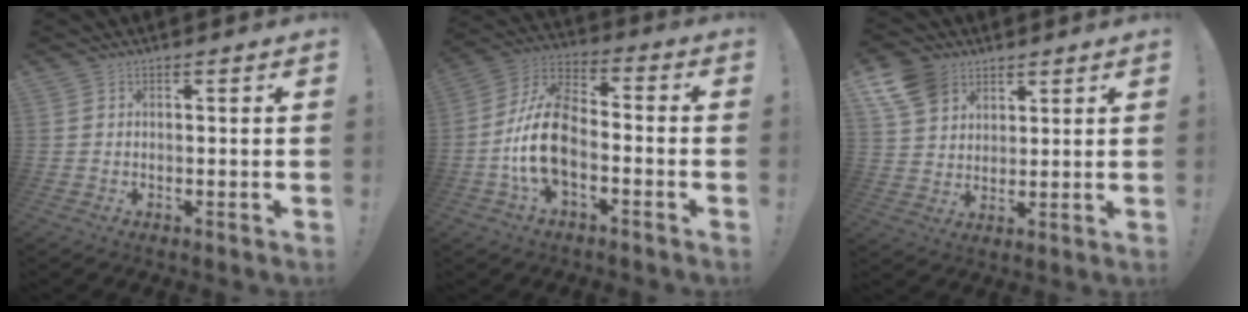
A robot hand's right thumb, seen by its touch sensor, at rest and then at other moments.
{"total": 15.6, "force": [-4.7, 9.1, 11.8], "torque": [-0.230, 0.030, -0.076]}
{"total": 9.9, "force": [5.8, 7.2, 3.6], "torque": [-0.067, -0.025, 0.118]}